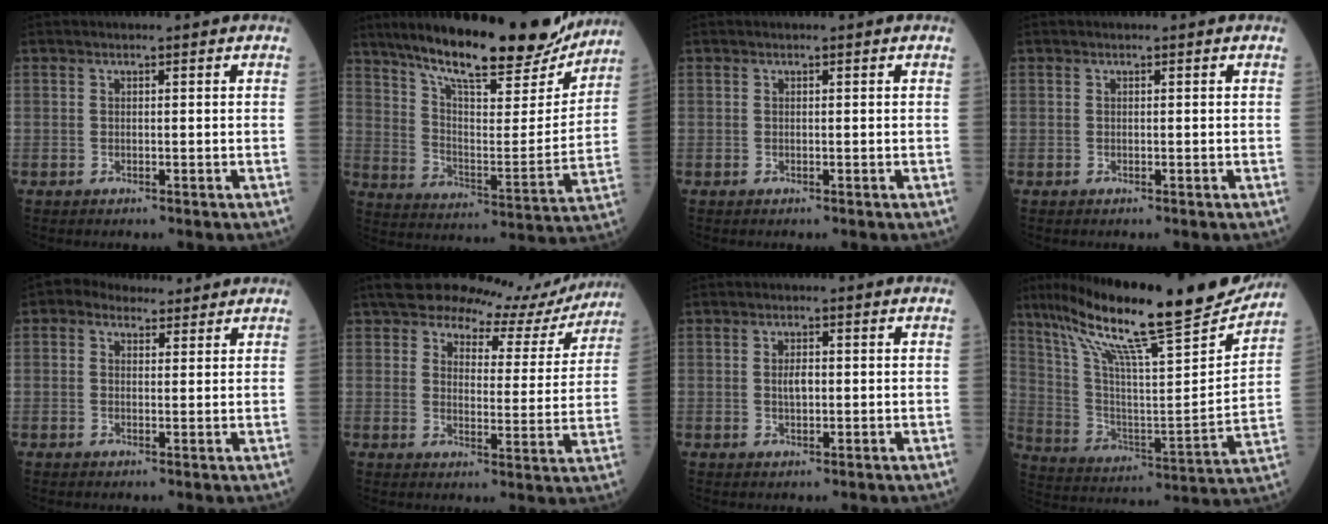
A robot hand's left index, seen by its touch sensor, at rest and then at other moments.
{"total": 23.5, "force": [19.5, 4.5, 12.4], "torque": [-0.199, -0.011, 0.288]}
{"total": 0.0}
{"total": 0.0}
{"total": 5.0, "force": [3.8, 2.8, 1.6], "torque": [-0.027, 0.028, 0.064]}
{"total": 14.7, "force": [13.8, 4.0, 3.3], "torque": [-0.021, -0.014, 0.154]}
{"total": 2.1, "force": [0.1, 0.9, 1.8], "torque": [-0.036, 0.001, 0.002]}
{"total": 26.3, "force": [20.9, 2.2, 15.7], "torque": [-0.273, -0.012, 0.331]}